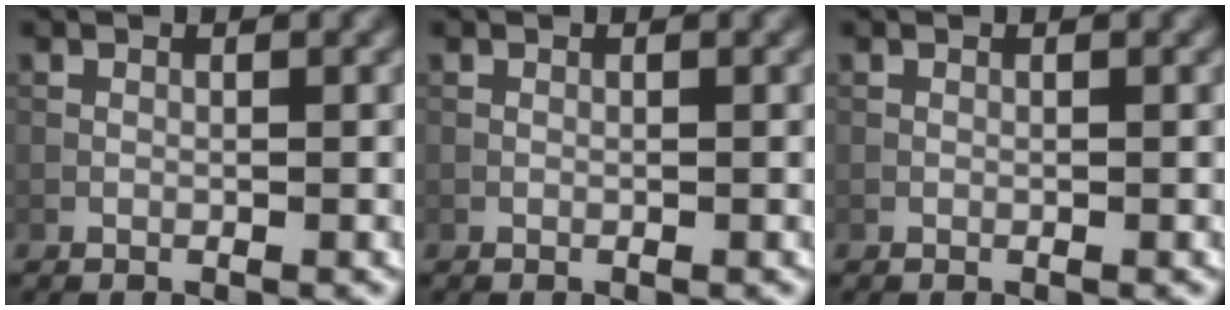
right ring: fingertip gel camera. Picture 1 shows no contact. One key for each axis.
{"total": 0.0}
{"total": 0.0}